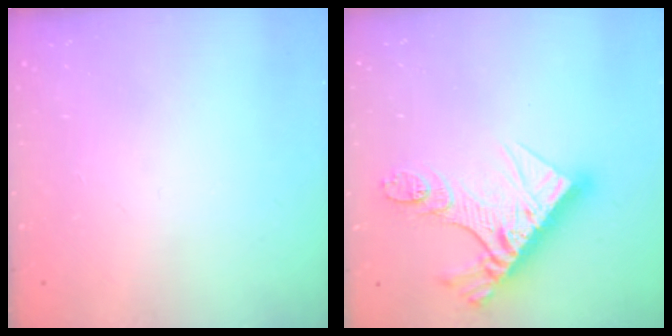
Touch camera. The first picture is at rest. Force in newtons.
{"total": 18.6, "press": 18.5, "slide": 2.1}